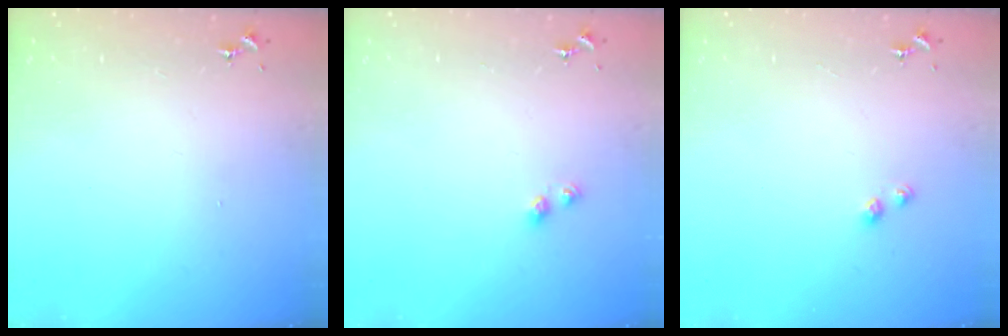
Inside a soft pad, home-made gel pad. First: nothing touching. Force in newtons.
{"total": 4.3, "press": 4.3, "slide": 0.4}
{"total": 2.6, "press": 2.6, "slide": 0.3}